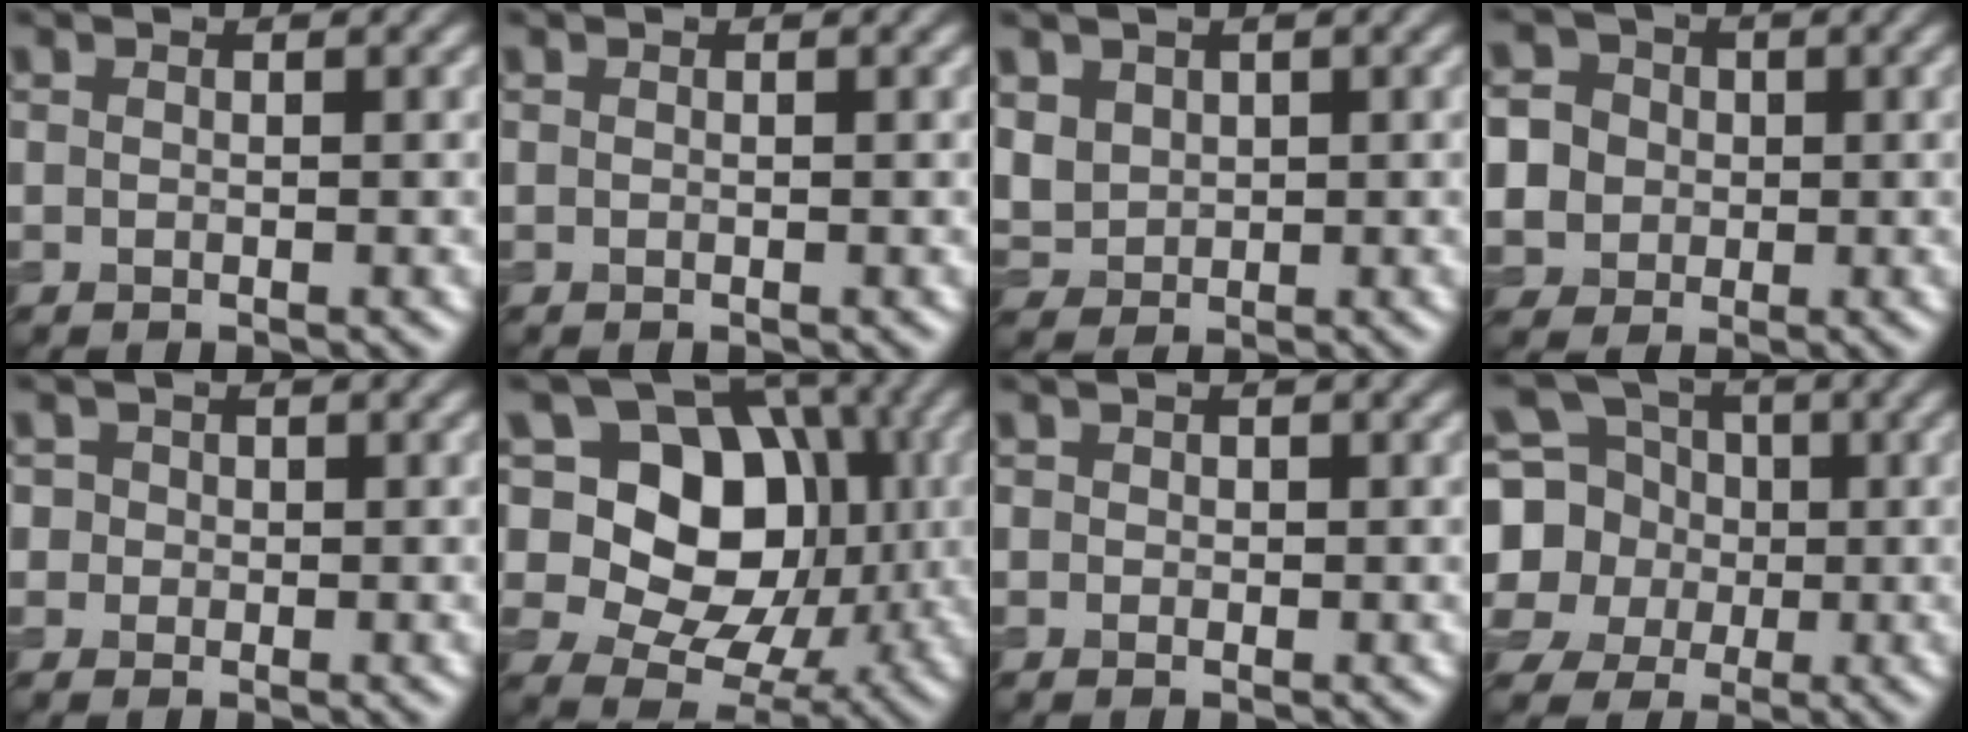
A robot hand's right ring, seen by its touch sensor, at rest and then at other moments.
{"total": 0.0}
{"total": 3.4, "force": [1.3, 2.7, 1.5], "torque": [-0.050, 0.001, 0.034]}
{"total": 8.4, "force": [0.7, 8.0, 2.5], "torque": [-0.078, 0.025, 0.004]}
{"total": 2.8, "force": [1.0, 2.5, 0.9], "torque": [0.001, 0.012, 0.003]}
{"total": 13.9, "force": [3.2, 10.4, 8.6], "torque": [-0.144, 0.041, 0.039]}
{"total": 0.6, "force": [0.1, 0.6, 0.2], "torque": [0.000, -0.003, -0.001]}
{"total": 10.8, "force": [-0.2, 9.8, 4.7], "torque": [-0.136, 0.018, -0.038]}